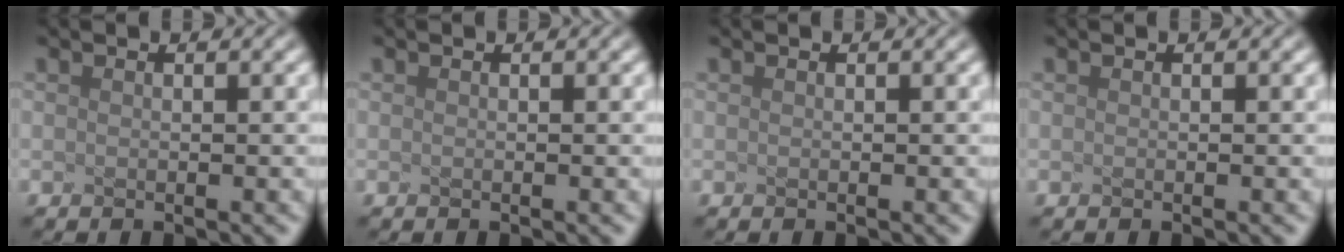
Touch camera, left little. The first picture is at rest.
{"total": 0.0}
{"total": 0.0}
{"total": 0.0}